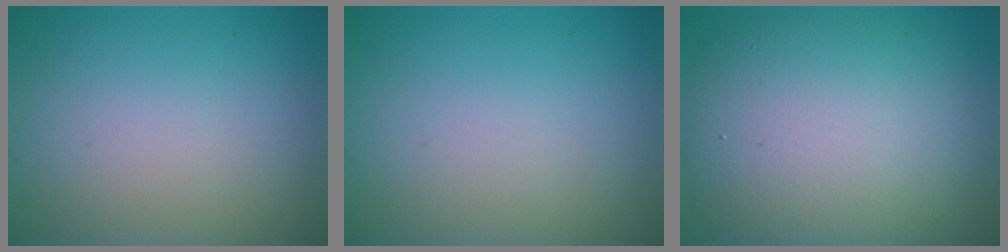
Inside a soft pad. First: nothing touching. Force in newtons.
{"total": 0.0}
{"total": 11.6, "press": 11.6, "slide": 0.6}